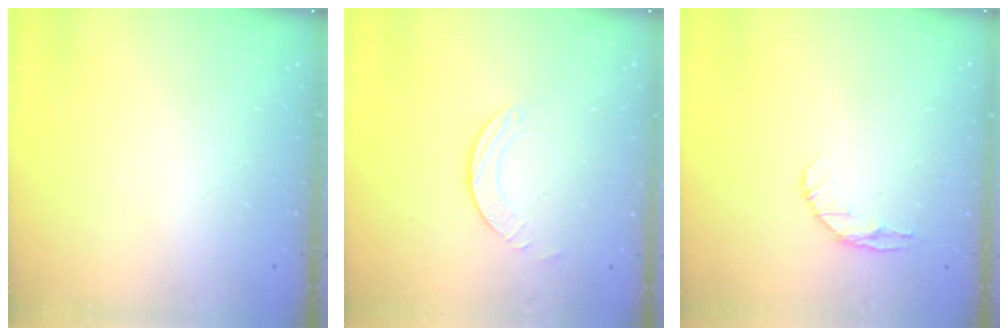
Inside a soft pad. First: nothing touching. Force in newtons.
{"total": 2.5, "press": 2.5, "slide": 0.2}
{"total": 5.8, "press": 5.7, "slide": 0.8}